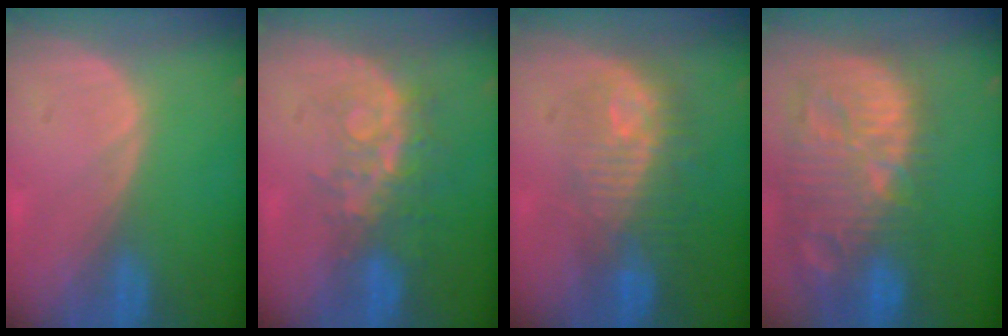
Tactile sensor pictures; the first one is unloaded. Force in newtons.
{"total": 8.5, "press": 7.0, "slide": 4.8}
{"total": 9.7, "press": 8.9, "slide": 3.9}
{"total": 14.5, "press": 12.5, "slide": 7.3}